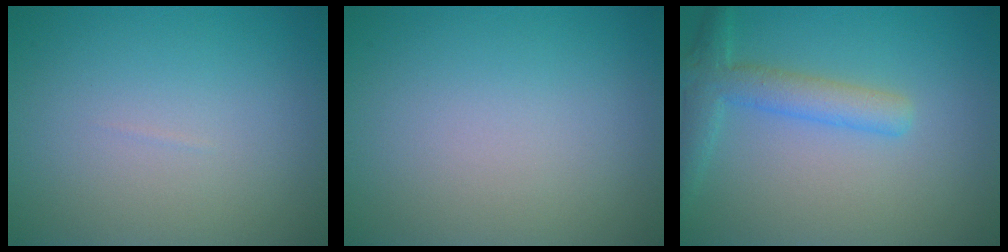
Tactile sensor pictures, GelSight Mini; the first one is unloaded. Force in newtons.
{"total": 0.0}
{"total": 3.5, "press": 3.5, "slide": 0.2}